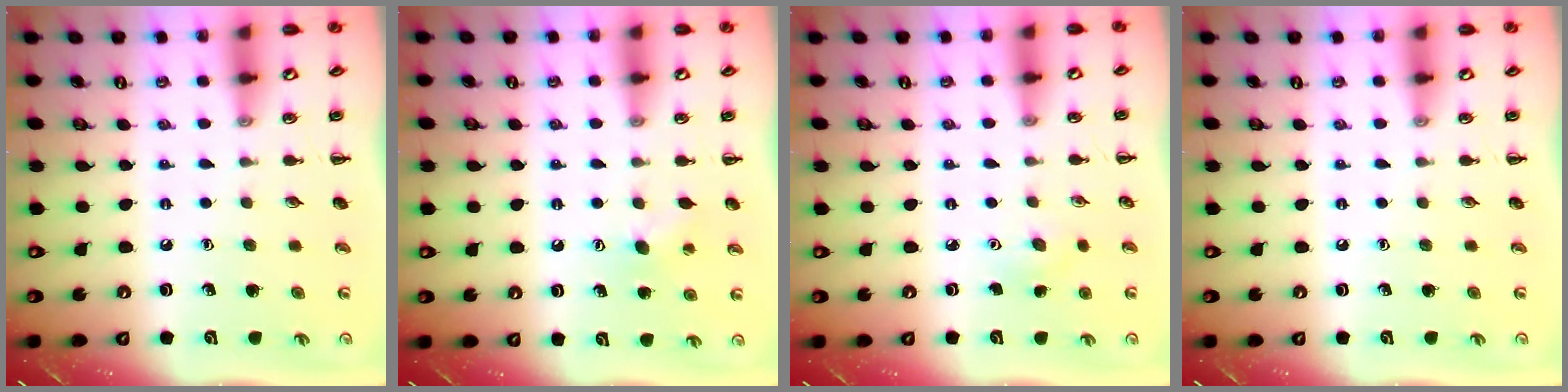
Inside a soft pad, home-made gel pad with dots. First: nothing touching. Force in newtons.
{"total": 5.0, "press": 4.8, "slide": 1.4}
{"total": 3.0, "press": 2.8, "slide": 0.8}
{"total": 0.0}